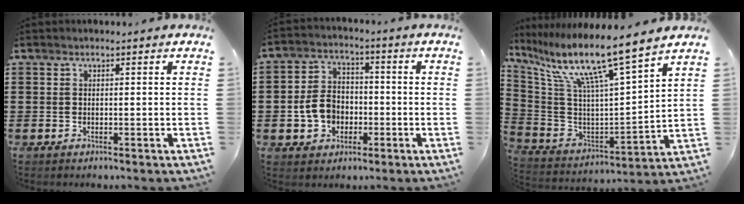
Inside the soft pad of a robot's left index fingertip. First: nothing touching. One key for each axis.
{"total": 6.7, "fx": -1.6, "fy": 5.4, "fz": 3.6, "tx": -0.095, "ty": 0.009, "tz": -0.034}
{"total": 11.6, "fx": 8.3, "fy": 0.0, "fz": 8.1, "tx": -0.174, "ty": -0.065, "tz": 0.130}